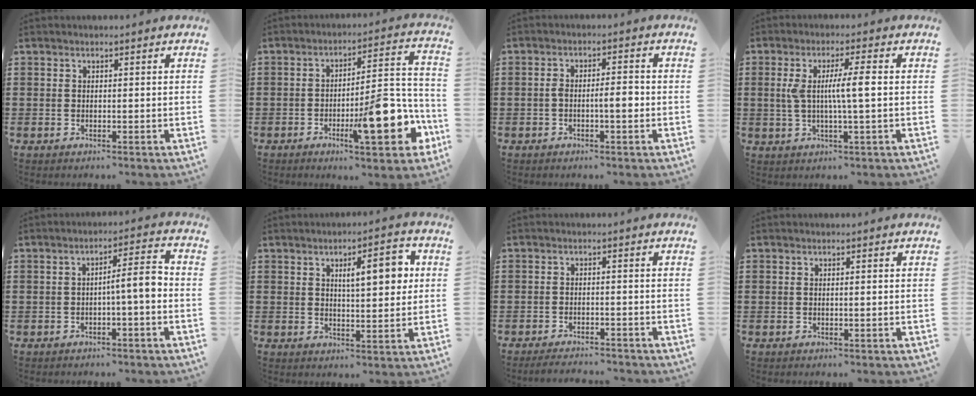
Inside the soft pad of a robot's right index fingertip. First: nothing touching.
{"total": 13.8, "force": [-5.6, 3.9, 12.0], "torque": [-0.153, 0.002, -0.090]}
{"total": 3.6, "force": [-0.8, 0.9, 3.4], "torque": [-0.062, 0.006, -0.018]}
{"total": 6.1, "force": [0.3, 0.4, 6.1], "torque": [-0.121, -0.007, -0.003]}
{"total": 5.2, "force": [-0.8, 0.7, 5.1], "torque": [-0.093, 0.005, -0.019]}
{"total": 6.9, "force": [2.0, 2.1, 6.2], "torque": [-0.091, -0.006, 0.025]}
{"total": 2.3, "force": [-2.3, 0.0, 0.5], "torque": [-0.010, -0.001, -0.045]}
{"total": 0.5, "force": [0.0, 0.0, 0.5], "torque": [-0.010, -0.002, 0.001]}